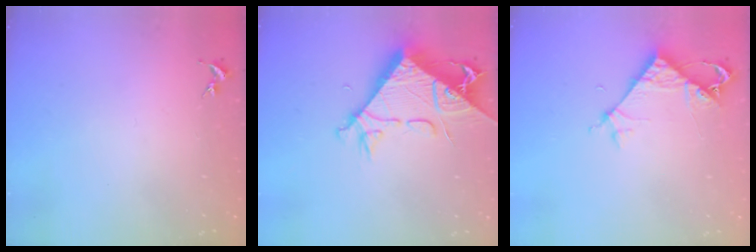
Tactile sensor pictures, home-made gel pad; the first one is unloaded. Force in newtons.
{"total": 9.7, "press": 9.7, "slide": 1.3}
{"total": 5.1, "press": 5.0, "slide": 0.4}